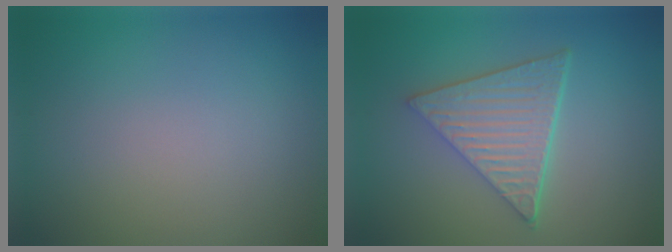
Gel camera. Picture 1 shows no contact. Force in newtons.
{"total": 6.3, "press": 4.5, "slide": 4.3}